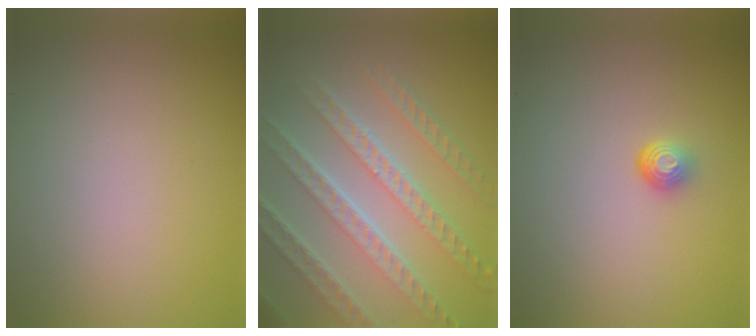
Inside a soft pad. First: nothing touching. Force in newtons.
{"total": 8.1, "press": 5.8, "slide": 5.7}
{"total": 1.5, "press": 1.0, "slide": 1.2}